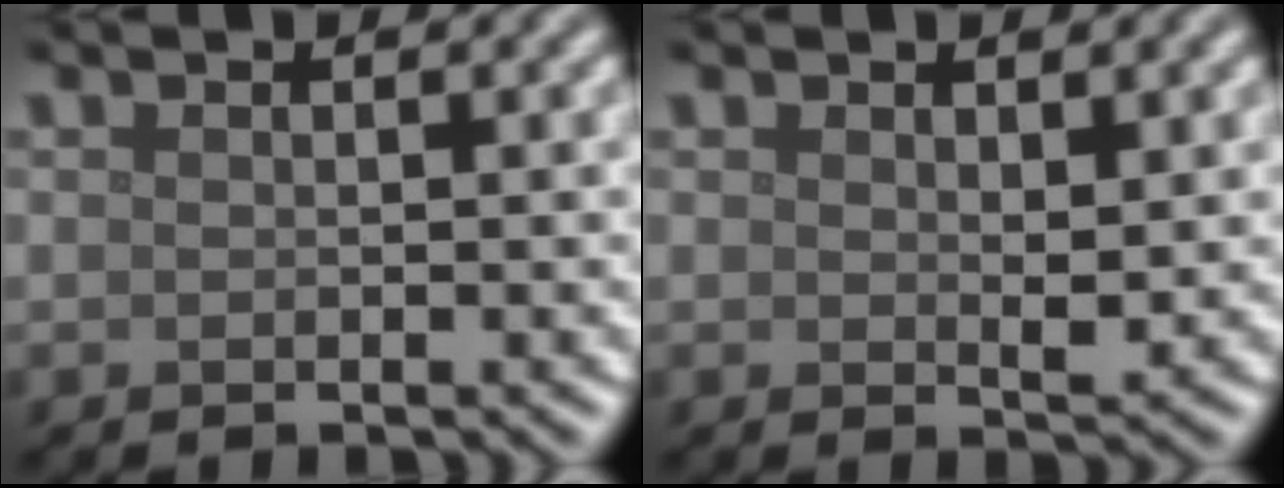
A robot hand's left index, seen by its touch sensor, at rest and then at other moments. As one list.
[{"total": 1.3, "force": [0.6, 0.5, 1.0], "torque": [-0.018, -0.005, 0.012]}]